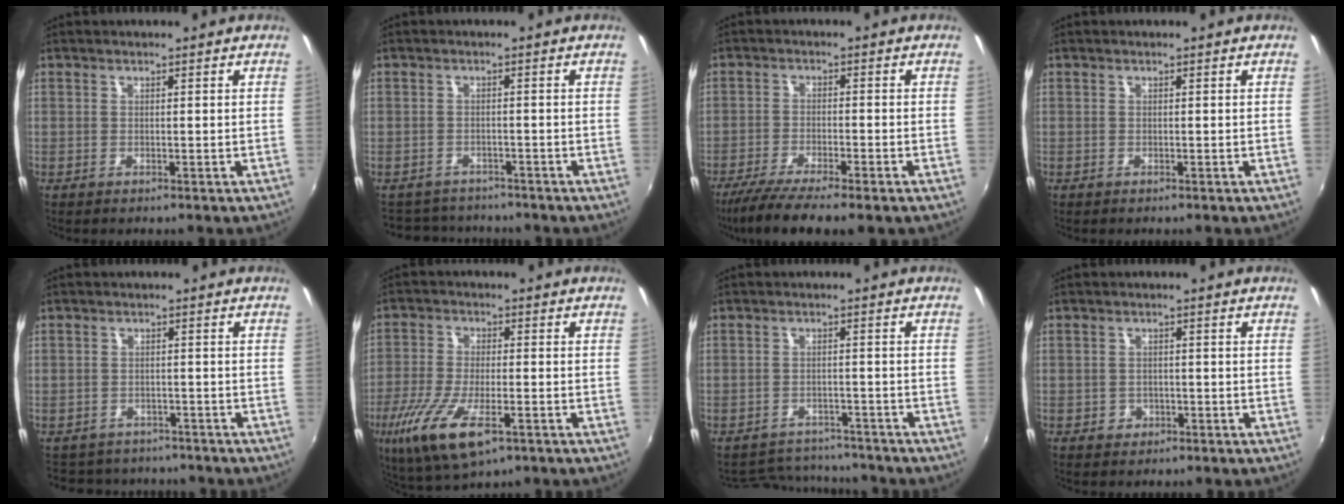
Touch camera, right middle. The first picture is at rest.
{"total": 6.1, "force": [-5.4, 2.8, 0.6], "torque": [-0.026, 0.009, -0.087]}
{"total": 9.7, "force": [-7.6, 1.0, 5.9], "torque": [-0.131, -0.032, -0.130]}
{"total": 0.0}
{"total": 6.7, "force": [-5.0, 4.5, 0.6], "torque": [-0.017, 0.028, -0.075]}
{"total": 13.2, "force": [-6.4, 4.5, 10.6], "torque": [-0.227, -0.041, -0.118]}
{"total": 8.6, "force": [-8.0, 2.8, 1.1], "torque": [-0.037, 0.011, -0.113]}
{"total": 2.4, "force": [-1.1, 2.1, 0.4], "torque": [-0.011, 0.000, -0.015]}